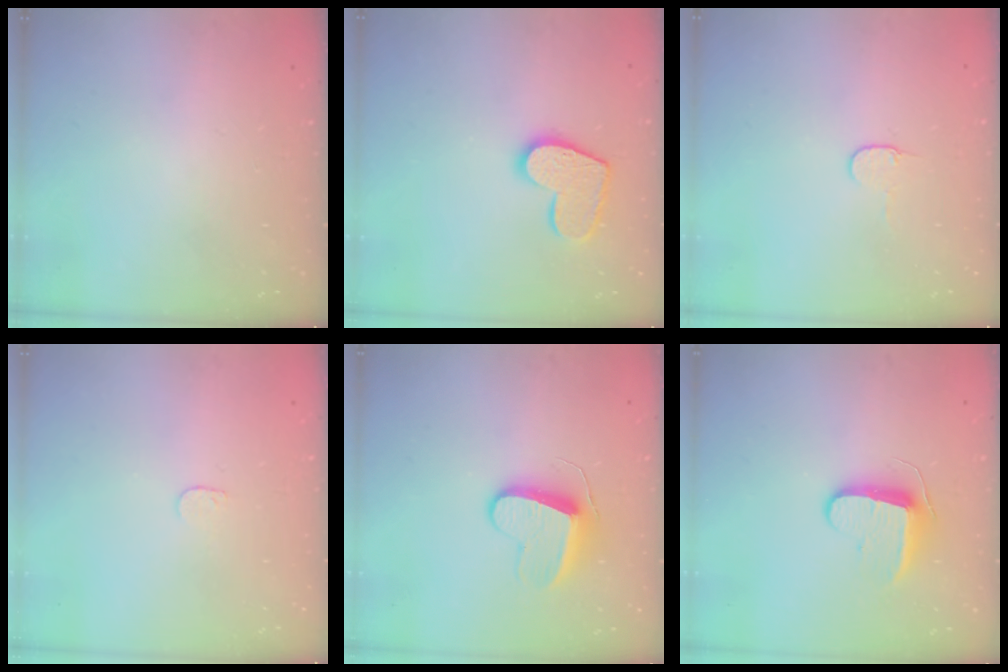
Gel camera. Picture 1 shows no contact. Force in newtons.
{"total": 12.1, "press": 12.0, "slide": 0.8}
{"total": 3.8, "press": 3.8, "slide": 0.4}
{"total": 3.2, "press": 3.2, "slide": 0.3}
{"total": 9.9, "press": 9.8, "slide": 0.8}
{"total": 9.1, "press": 9.1, "slide": 0.3}